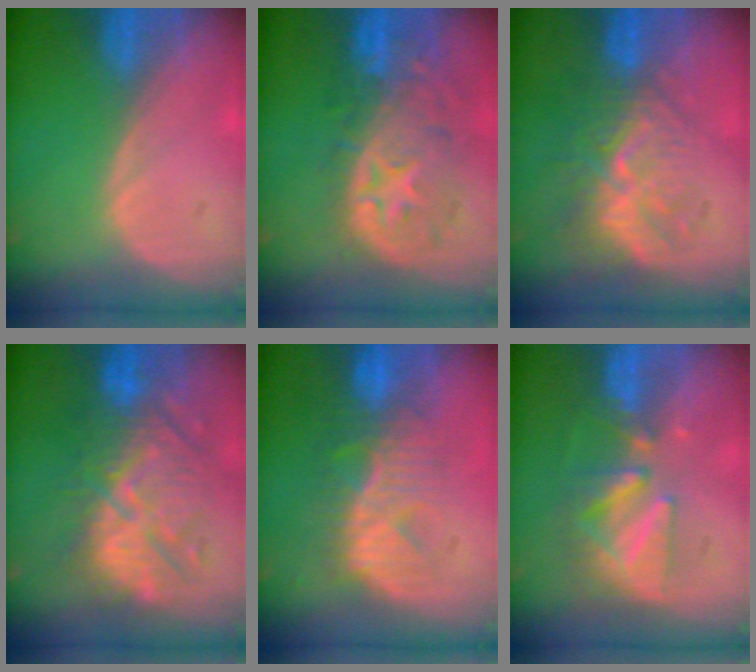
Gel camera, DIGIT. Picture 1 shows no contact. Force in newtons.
{"total": 11.0, "press": 9.7, "slide": 5.2}
{"total": 9.8, "press": 8.5, "slide": 4.8}
{"total": 11.0, "press": 10.9, "slide": 1.8}
{"total": 8.7, "press": 8.5, "slide": 1.9}
{"total": 8.5, "press": 7.7, "slide": 3.6}